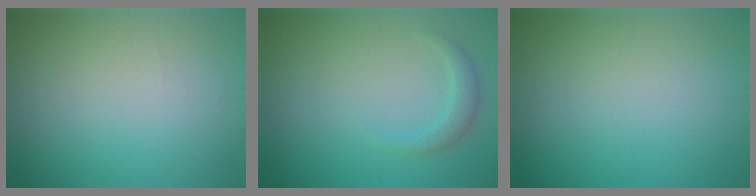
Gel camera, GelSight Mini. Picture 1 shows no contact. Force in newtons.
{"total": 1.5, "press": 1.5, "slide": 0.1}
{"total": 0.0}